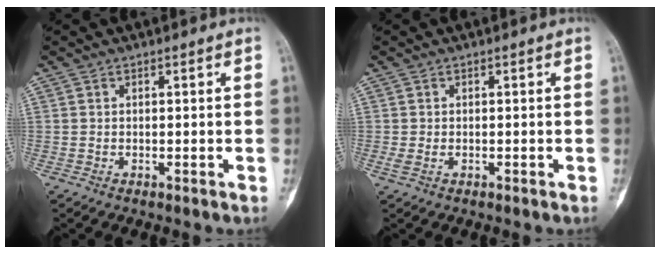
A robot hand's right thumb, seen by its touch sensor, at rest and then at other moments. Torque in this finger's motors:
{"motor_torque": [0.84, 0.17, 0.32, -0.09, 0.01]}